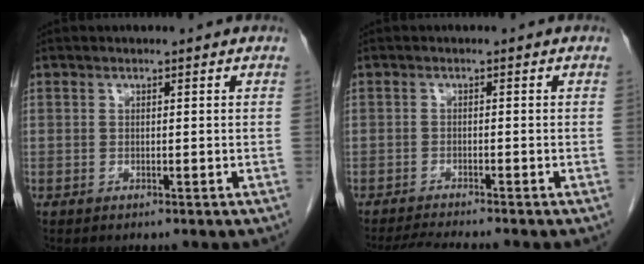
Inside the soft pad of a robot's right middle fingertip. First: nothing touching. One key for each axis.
{"total": 4.6, "fx": -4.2, "fy": -1.0, "fz": 1.7, "tx": -0.032, "ty": -0.020, "tz": -0.072}